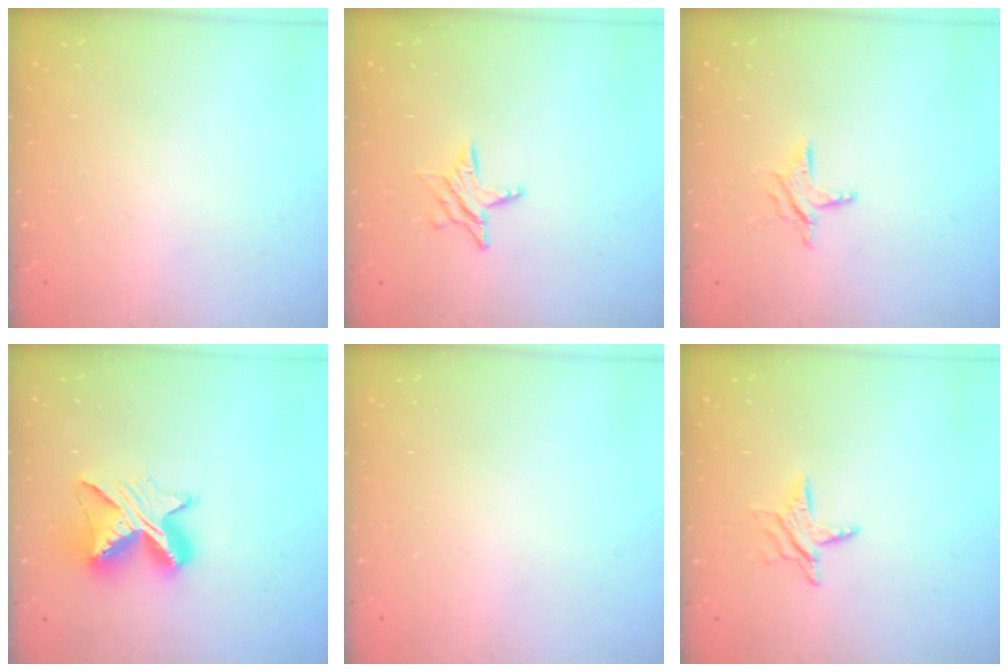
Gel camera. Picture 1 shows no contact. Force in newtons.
{"total": 6.6, "press": 6.6, "slide": 0.4}
{"total": 6.5, "press": 6.5, "slide": 0.2}
{"total": 9.9, "press": 9.9, "slide": 1.0}
{"total": 0.0}
{"total": 6.2, "press": 6.2, "slide": 0.4}